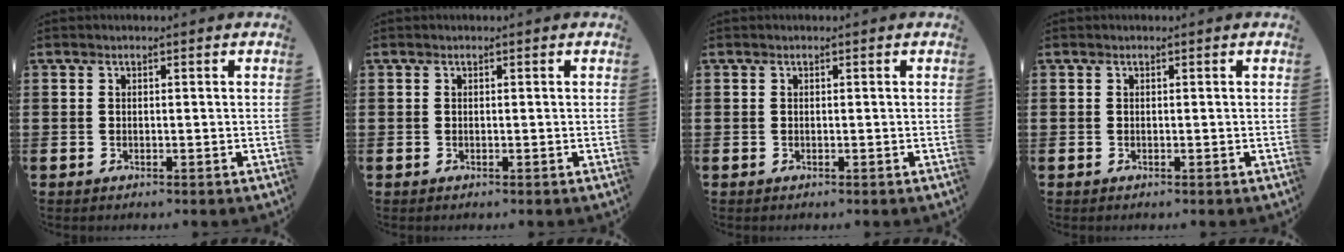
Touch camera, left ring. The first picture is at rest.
{"total": 0.0}
{"total": 0.0}
{"total": 0.0}